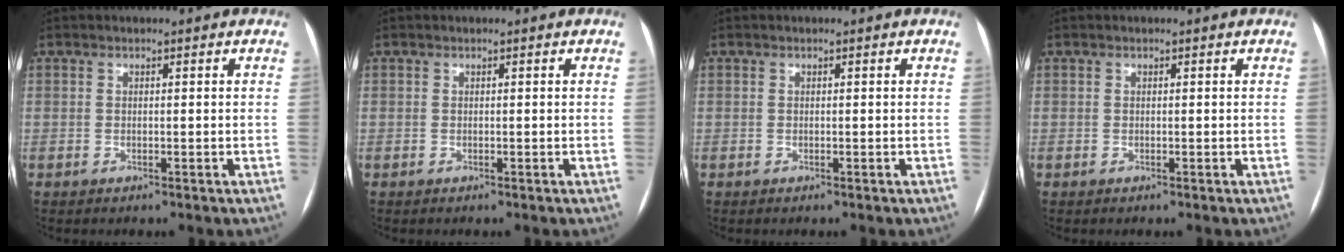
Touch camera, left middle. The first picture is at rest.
{"total": 0.0}
{"total": 0.0}
{"total": 0.0}